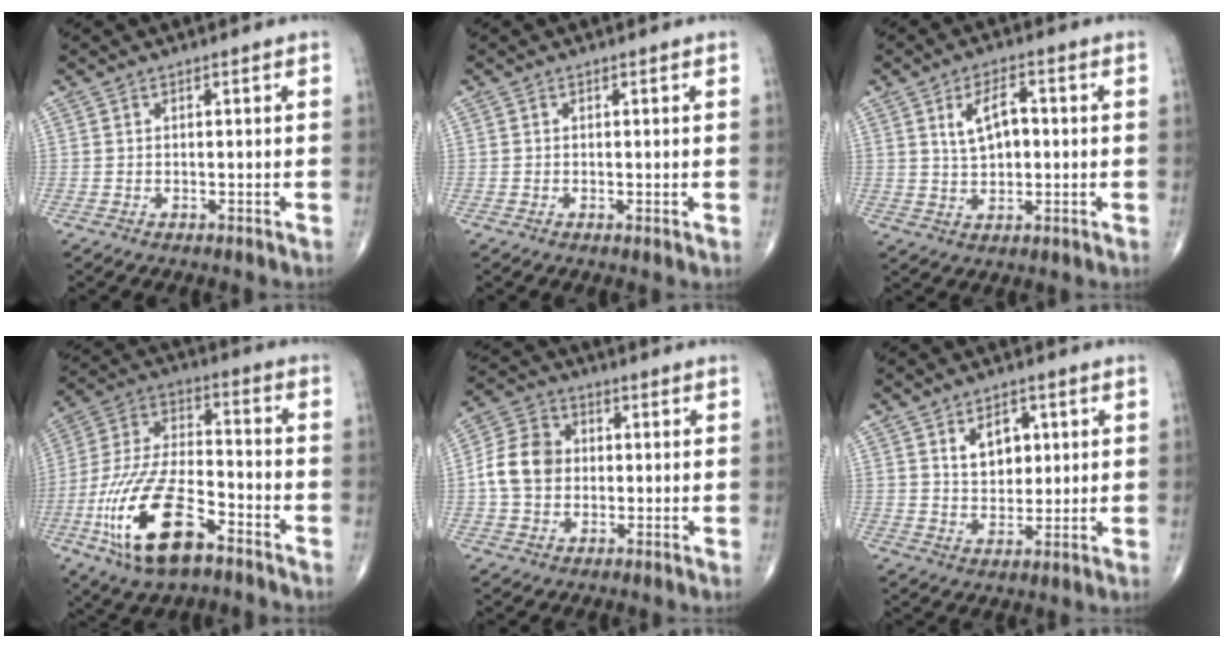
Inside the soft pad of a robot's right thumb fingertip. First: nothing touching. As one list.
[{"total": 0.5, "force": [0.0, 0.2, 0.5], "torque": [-0.012, -0.003, -0.002]}, {"total": 6.8, "force": [1.3, 3.8, 5.5], "torque": [-0.083, 0.004, 0.023]}, {"total": 19.7, "force": [-9.3, 8.5, 15.1], "torque": [-0.304, 0.044, -0.168]}, {"total": 9.6, "force": [-0.2, 7.8, 5.5], "torque": [-0.089, 0.022, -0.012]}, {"total": 7.3, "force": [2.4, 4.9, 4.8], "torque": [-0.044, -0.014, 0.042]}]